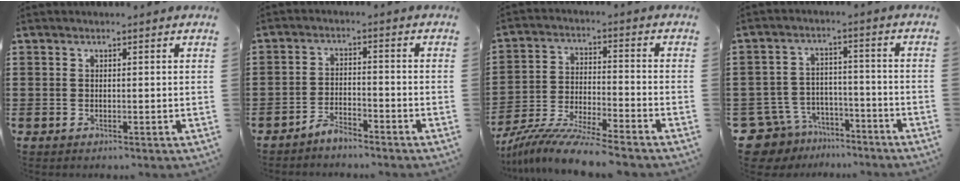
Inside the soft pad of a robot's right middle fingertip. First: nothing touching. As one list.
[{"total": 3.0, "force": [-2.9, 0.2, 0.4], "torque": [-0.014, 0.003, -0.060]}, {"total": 9.2, "force": [-8.7, -0.1, 2.9], "torque": [-0.051, 0.007, -0.167]}, {"total": 6.4, "force": [-5.9, 2.4, 0.6], "torque": [-0.041, 0.009, -0.125]}]